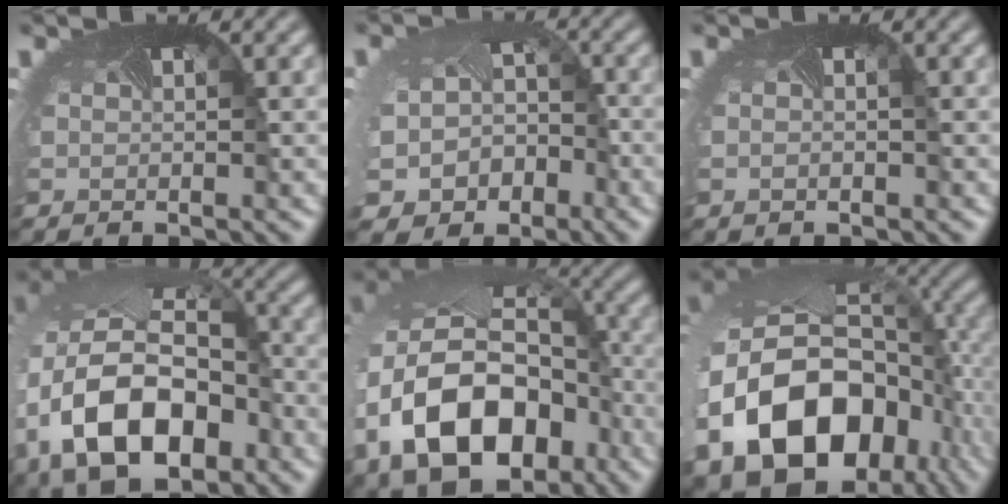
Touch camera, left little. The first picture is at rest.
{"total": 7.0, "force": [-3.4, 5.7, 2.2], "torque": [-0.043, -0.030, -0.048]}
{"total": 0.9, "force": [-0.3, 0.2, 0.8], "torque": [-0.014, -0.003, -0.003]}
{"total": 14.3, "force": [-4.4, 9.8, 9.4], "torque": [-0.217, -0.026, -0.073]}
{"total": 16.5, "force": [-5.1, 12.0, 10.1], "torque": [-0.238, -0.036, -0.075]}
{"total": 18.5, "force": [-5.5, 13.6, 11.3], "torque": [-0.275, -0.058, -0.071]}